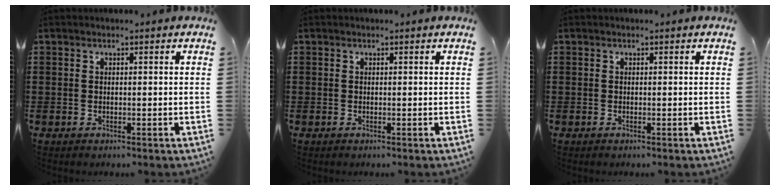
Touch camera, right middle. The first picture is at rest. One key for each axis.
{"total": 0.0}
{"total": 0.0}